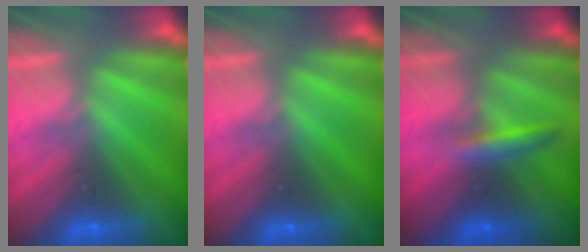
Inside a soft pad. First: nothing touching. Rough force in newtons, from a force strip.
{"total": 0.0}
{"total": 2.8}